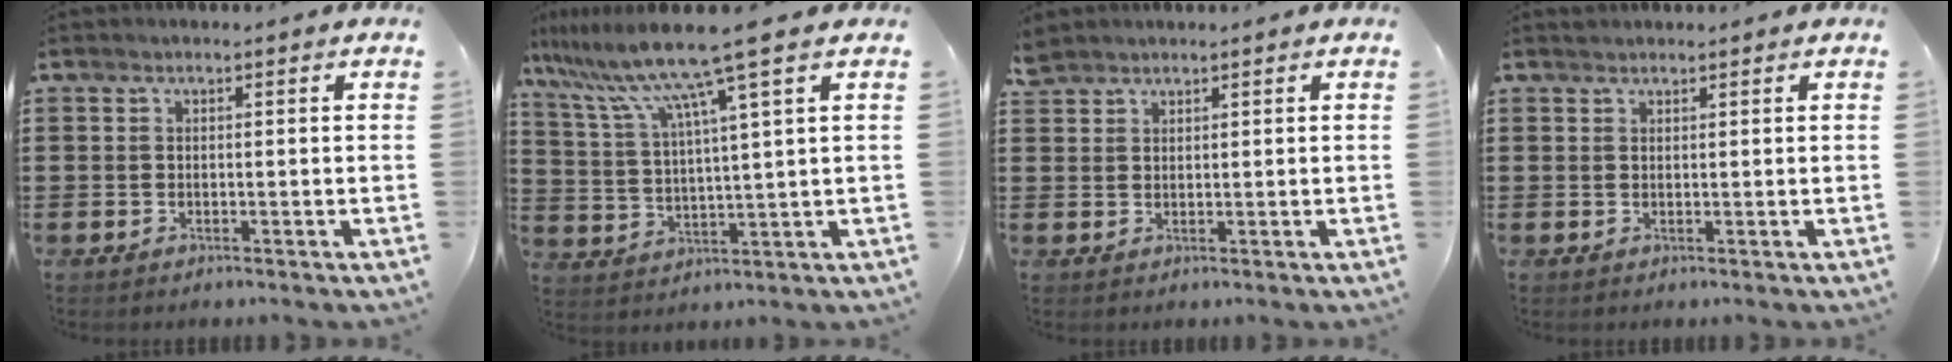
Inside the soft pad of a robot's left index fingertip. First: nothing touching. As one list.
[{"total": 10.8, "force": [7.7, -0.5, 7.6], "torque": [-0.173, -0.033, 0.125]}, {"total": 2.2, "force": [2.0, 0.8, 0.2], "torque": [-0.009, 0.002, 0.041]}, {"total": 0.9, "force": [0.8, 0.3, 0.0], "torque": [-0.002, 0.002, 0.017]}]